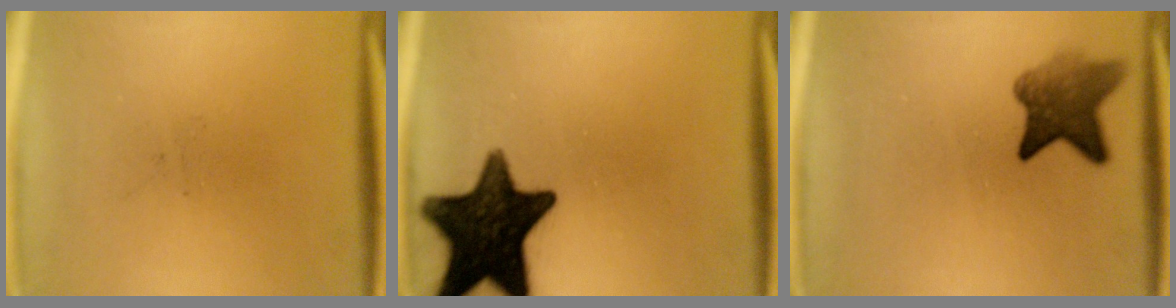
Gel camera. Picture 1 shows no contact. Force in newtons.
{"total": 16.8}
{"total": 6.2}